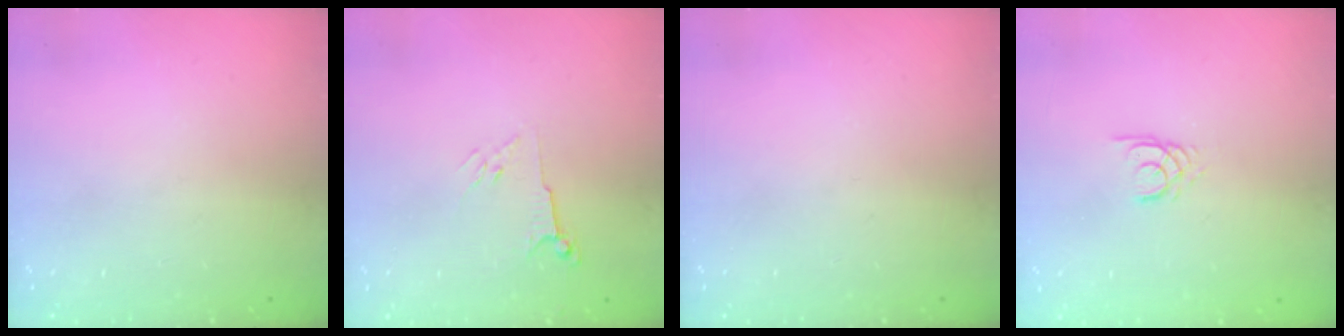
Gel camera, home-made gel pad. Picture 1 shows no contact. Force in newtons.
{"total": 3.5, "press": 3.5, "slide": 0.7}
{"total": 0.0}
{"total": 2.2, "press": 2.2, "slide": 0.2}